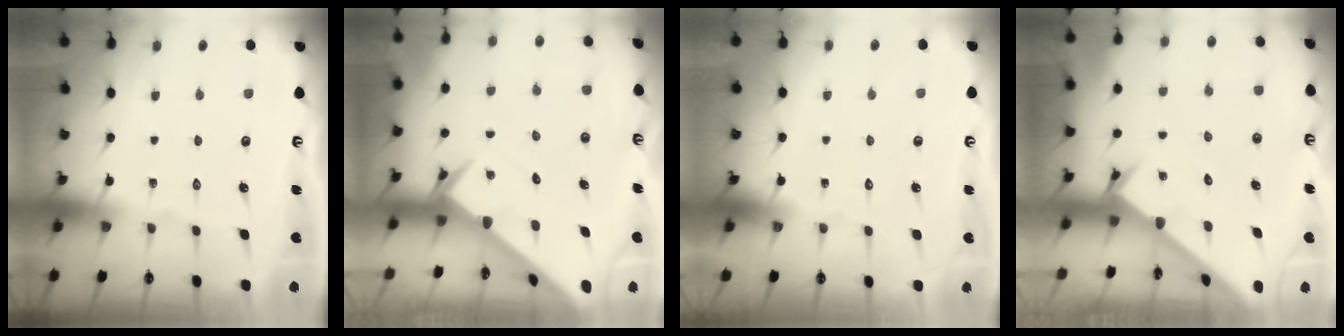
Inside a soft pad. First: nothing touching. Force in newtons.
{"total": 3.2, "press": 3.2, "slide": 0.2}
{"total": 1.6, "press": 1.6, "slide": 0.0}
{"total": 2.4, "press": 2.4, "slide": 0.1}